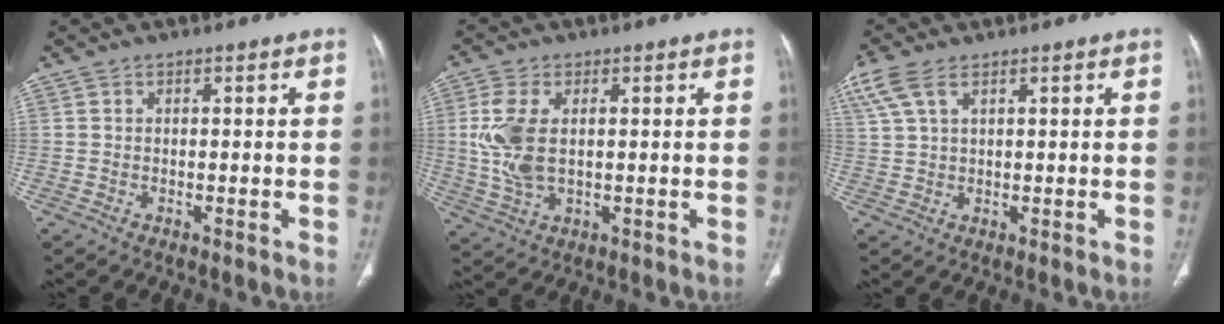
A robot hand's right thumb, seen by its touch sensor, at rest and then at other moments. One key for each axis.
{"total": 8.9, "fx": 1.0, "fy": 4.9, "fz": 7.4, "tx": -0.176, "ty": -0.003, "tz": 0.026}
{"total": 7.5, "fx": 4.2, "fy": 3.7, "fz": 5.1, "tx": -0.135, "ty": 0.015, "tz": 0.091}